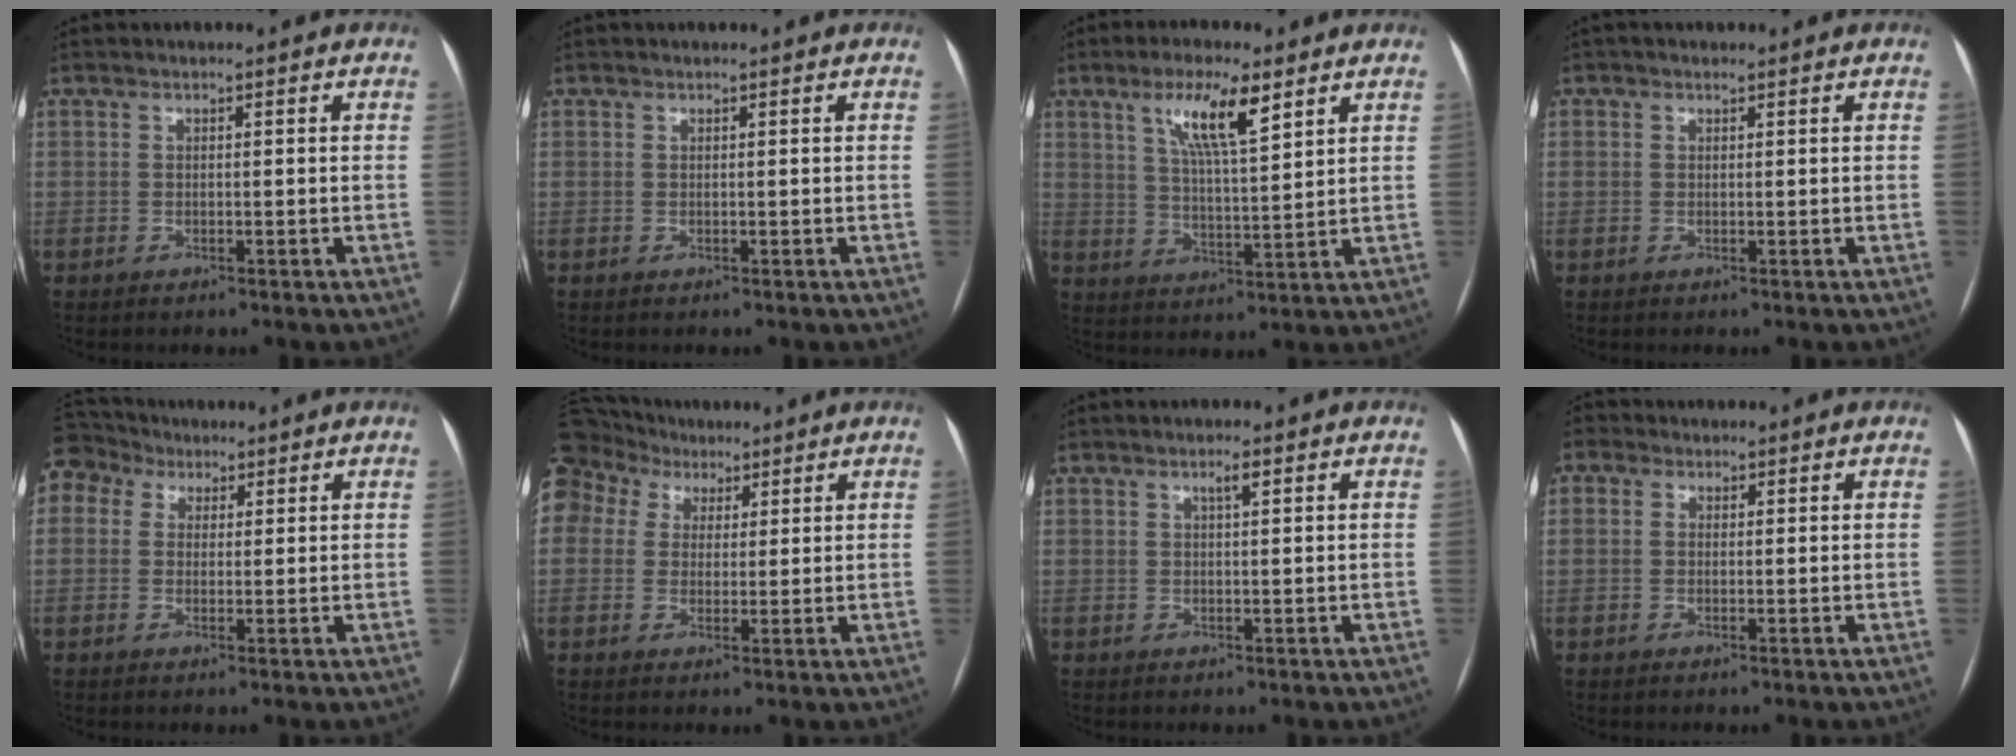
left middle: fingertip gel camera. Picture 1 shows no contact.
{"total": 1.4, "force": [-0.5, -1.0, -0.7], "torque": [0.008, -0.007, -0.007]}
{"total": 9.0, "force": [5.0, 1.3, 7.3], "torque": [-0.137, 0.001, 0.090]}
{"total": 1.0, "force": [-0.4, -0.8, -0.5], "torque": [0.004, -0.006, -0.006]}
{"total": 6.0, "force": [3.7, 4.5, 1.2], "torque": [-0.036, 0.041, 0.076]}
{"total": 11.4, "force": [6.7, 8.7, 3.1], "torque": [-0.105, 0.060, 0.133]}
{"total": 1.4, "force": [0.7, 0.2, 1.2], "torque": [-0.023, 0.003, 0.011]}
{"total": 0.9, "force": [-0.1, 0.8, 0.2], "torque": [-0.011, 0.007, -0.001]}